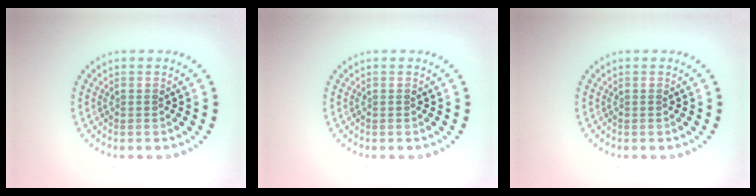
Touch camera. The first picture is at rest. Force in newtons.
{"total": 0.0}
{"total": 0.0}